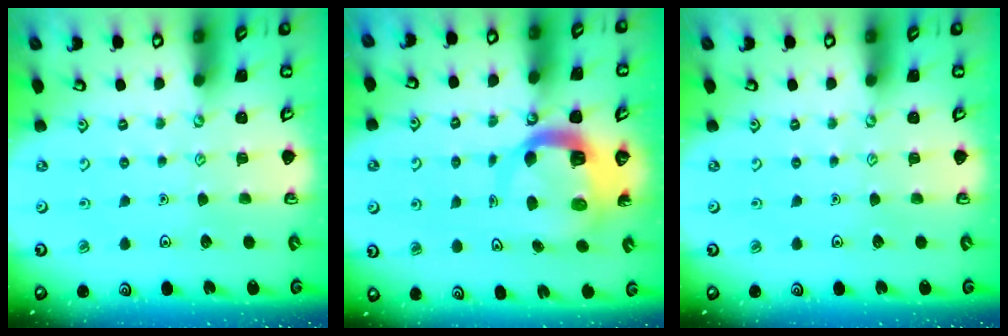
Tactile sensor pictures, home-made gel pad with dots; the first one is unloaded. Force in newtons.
{"total": 8.4, "press": 8.3, "slide": 0.9}
{"total": 0.0}